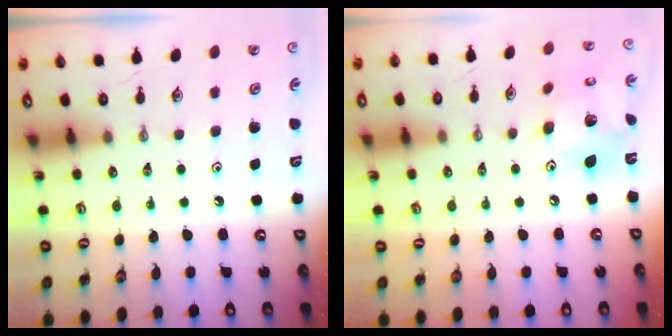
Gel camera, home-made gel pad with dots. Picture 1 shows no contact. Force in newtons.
{"total": 13.4, "press": 13.4, "slide": 1.2}